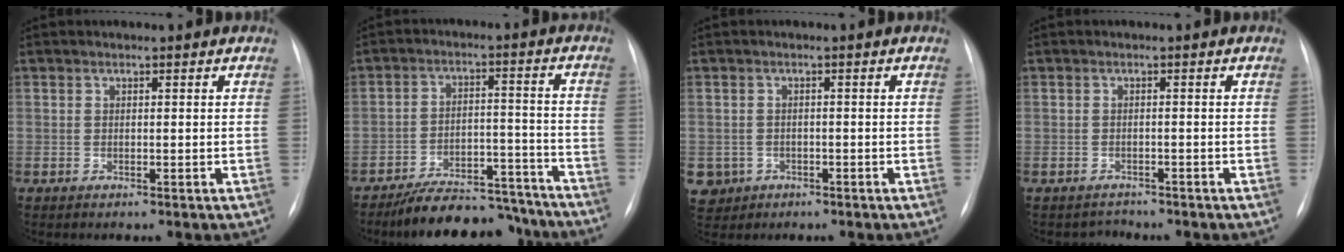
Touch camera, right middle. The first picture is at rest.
{"total": 13.9, "force": [-12.7, 4.3, 3.7], "torque": [-0.034, 0.035, -0.183]}
{"total": 5.3, "force": [-2.3, 4.7, 0.7], "torque": [-0.023, 0.003, -0.033]}
{"total": 1.6, "force": [-1.4, 0.4, -0.7], "torque": [0.013, -0.005, -0.020]}